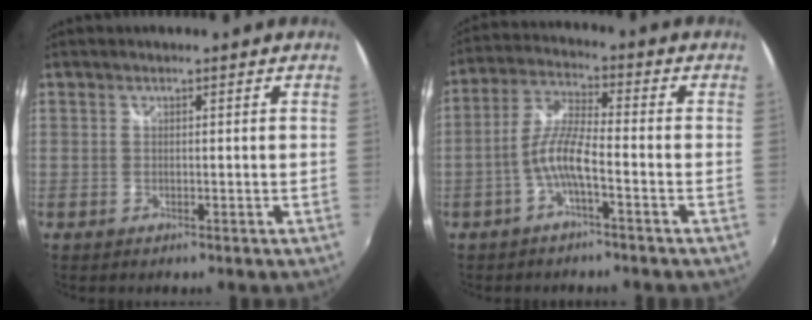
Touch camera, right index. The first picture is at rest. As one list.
[{"total": 6.7, "force": [-2.8, 1.1, 6.0], "torque": [-0.133, 0.011, -0.054]}]